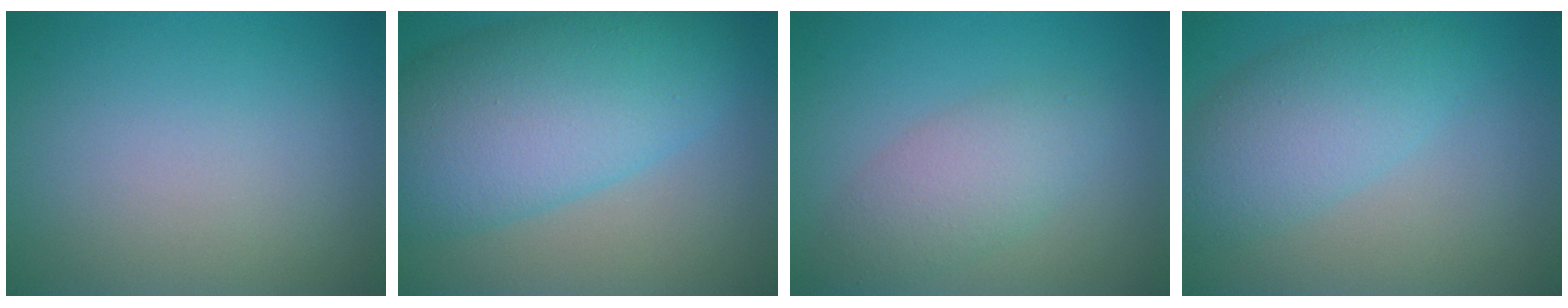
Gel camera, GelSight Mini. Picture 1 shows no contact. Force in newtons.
{"total": 11.1, "press": 11.1, "slide": 0.3}
{"total": 3.6, "press": 3.6, "slide": 0.1}
{"total": 5.0, "press": 5.0, "slide": 0.2}